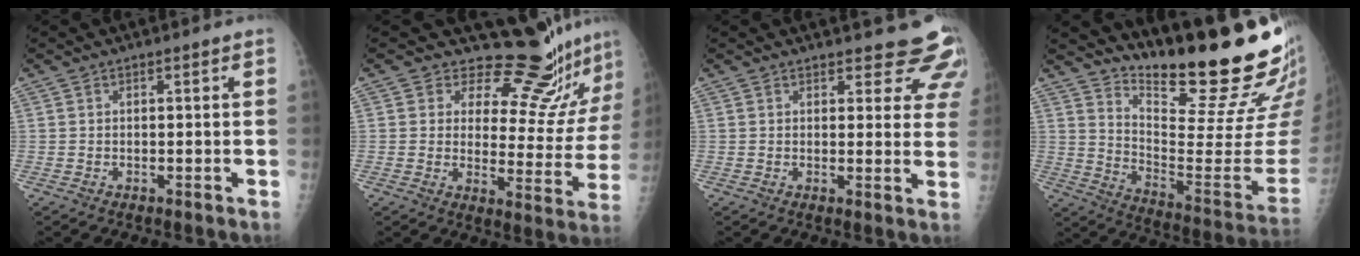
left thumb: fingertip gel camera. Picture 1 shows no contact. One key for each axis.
{"total": 15.6, "fx": 14.4, "fy": 4.0, "fz": 4.6, "tx": -0.018, "ty": -0.131, "tz": 0.176}
{"total": 9.7, "fx": 8.7, "fy": 3.7, "fz": 2.3, "tx": 0.024, "ty": -0.048, "tz": 0.074}
{"total": 24.1, "fx": 20.4, "fy": 3.3, "fz": 12.4, "tx": -0.157, "ty": -0.173, "tz": 0.297}